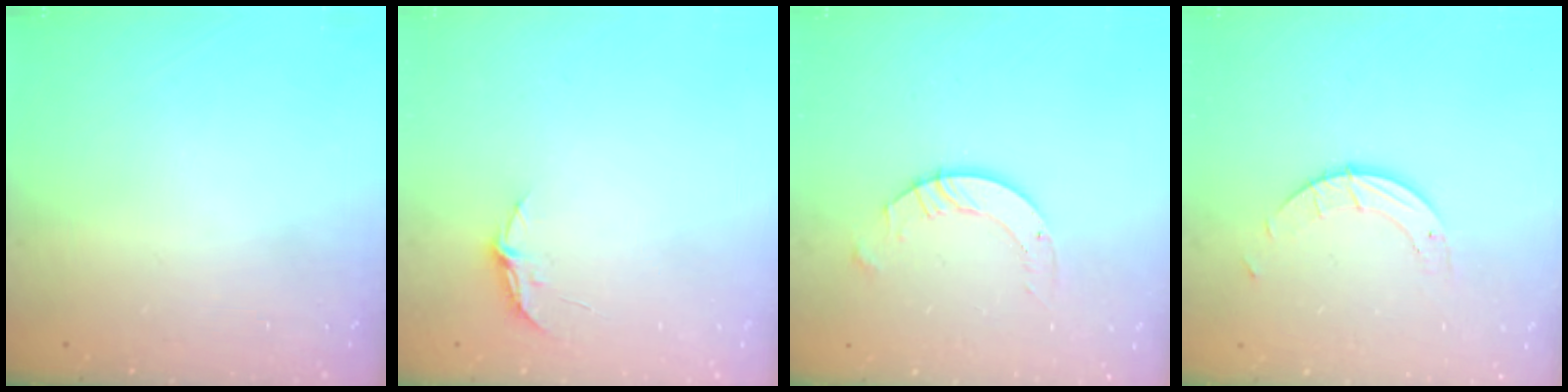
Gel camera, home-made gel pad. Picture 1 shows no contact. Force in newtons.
{"total": 3.8, "press": 3.8, "slide": 0.3}
{"total": 5.0, "press": 5.0, "slide": 0.3}
{"total": 4.3, "press": 4.3, "slide": 0.3}